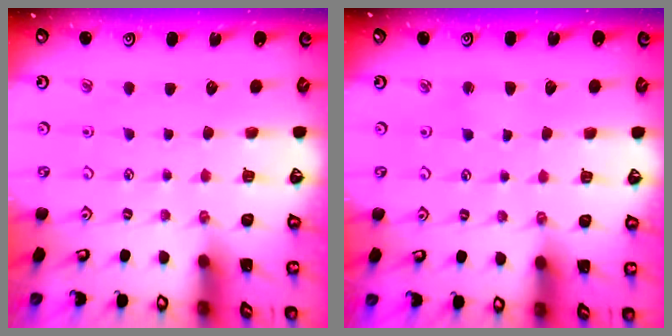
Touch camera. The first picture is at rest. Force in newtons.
{"total": 1.6, "press": 1.5, "slide": 0.3}